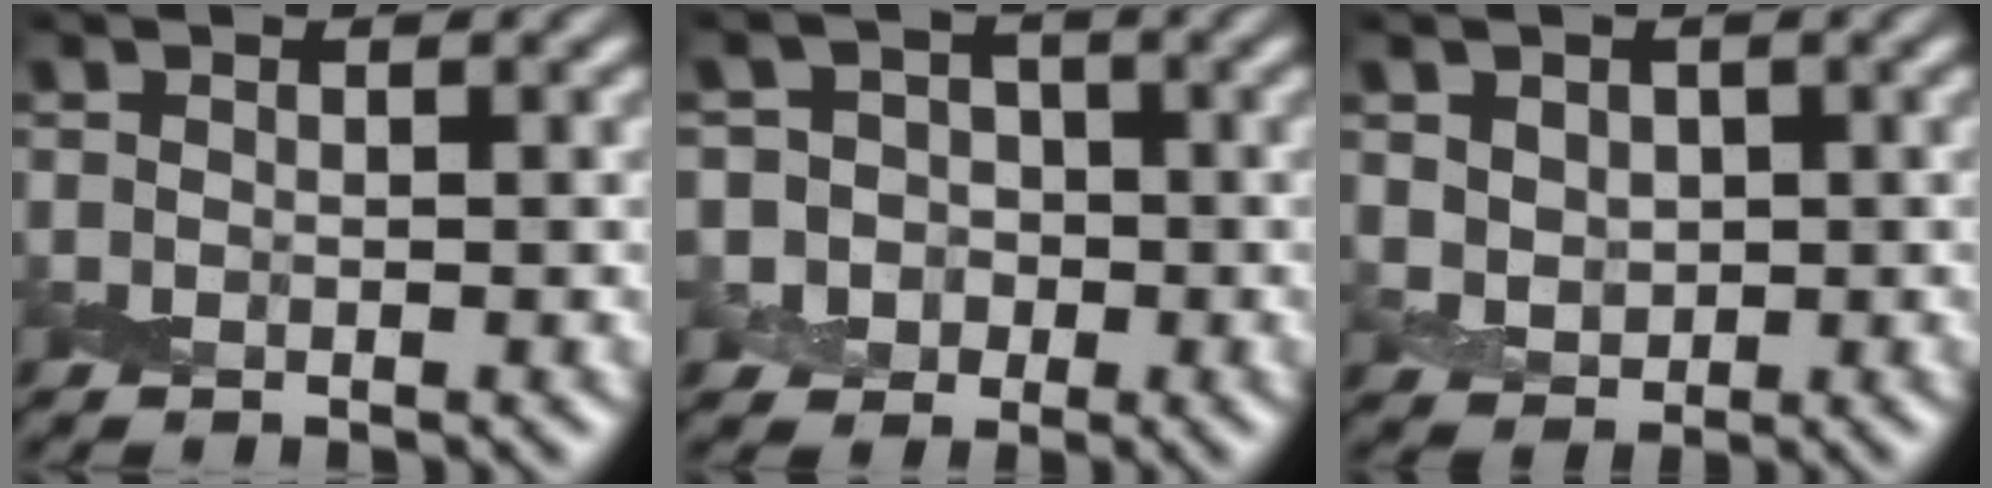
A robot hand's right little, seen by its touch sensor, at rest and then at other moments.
{"total": 5.3, "force": [-0.9, 5.1, 1.1], "torque": [-0.007, 0.020, -0.044]}
{"total": 2.5, "force": [0.5, 2.0, 1.3], "torque": [-0.028, -0.004, 0.010]}